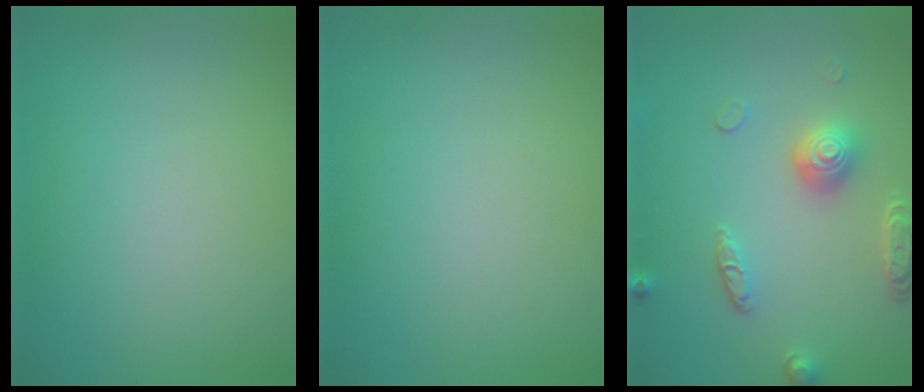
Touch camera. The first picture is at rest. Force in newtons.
{"total": 0.0}
{"total": 4.4, "press": 3.5, "slide": 2.7}